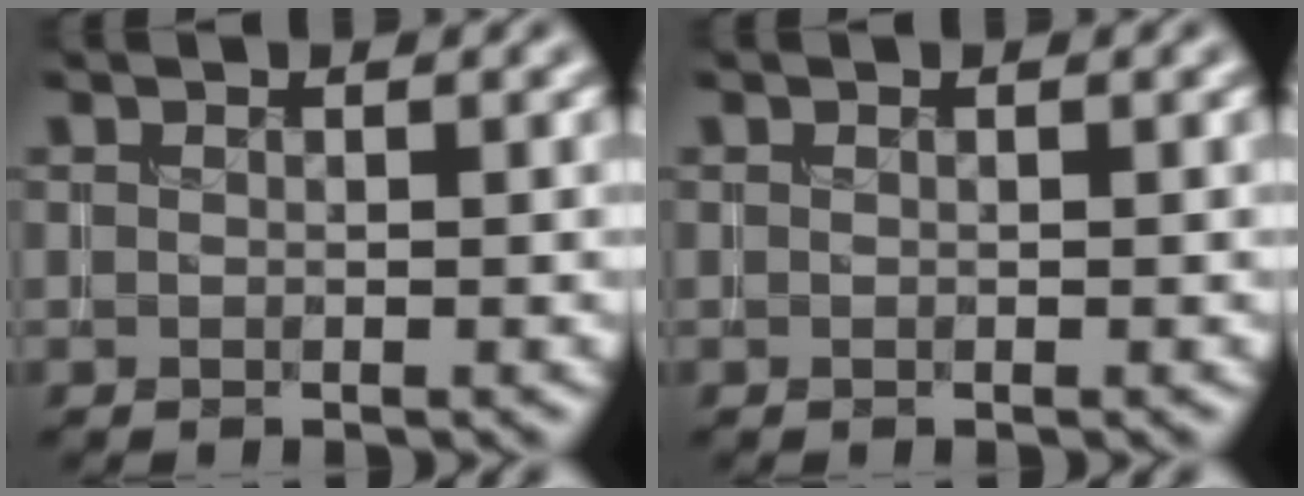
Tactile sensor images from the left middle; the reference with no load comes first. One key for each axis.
{"total": 0.0}